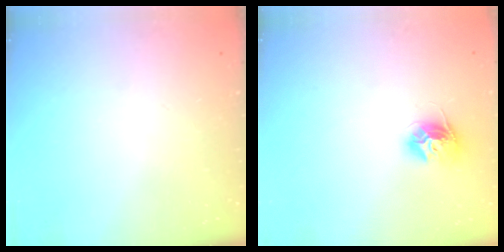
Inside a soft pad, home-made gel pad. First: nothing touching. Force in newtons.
{"total": 10.5, "press": 10.4, "slide": 0.8}